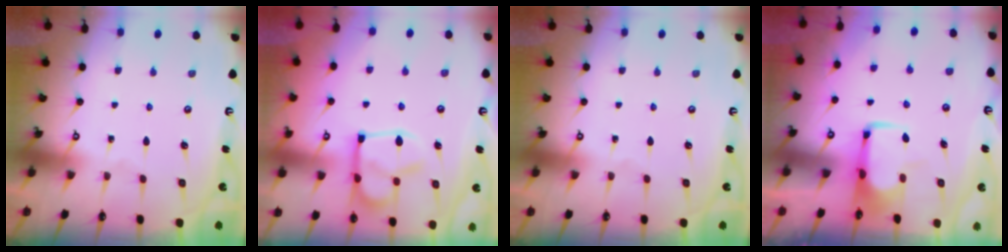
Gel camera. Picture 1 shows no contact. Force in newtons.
{"total": 8.3, "press": 8.2, "slide": 1.1}
{"total": 0.0}
{"total": 1.8, "press": 1.8, "slide": 0.4}